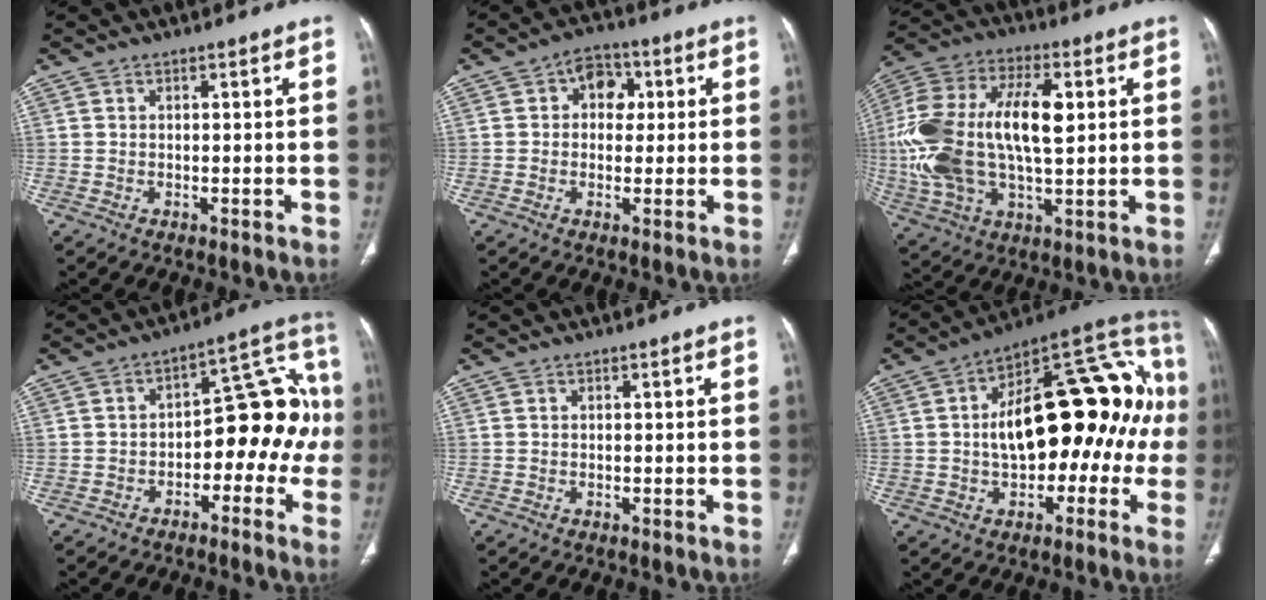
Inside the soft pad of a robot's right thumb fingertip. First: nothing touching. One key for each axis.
{"total": 6.1, "fx": 1.3, "fy": 4.7, "fz": 3.7, "tx": -0.012, "ty": 0.009, "tz": 0.011}
{"total": 23.4, "fx": 2.0, "fy": 11.9, "fz": 20.1, "tx": -0.423, "ty": 0.013, "tz": 0.034}
{"total": 14.3, "fx": -3.2, "fy": 8.4, "fz": 11.1, "tx": -0.098, "ty": 0.060, "tz": -0.049}
{"total": 0.0}
{"total": 26.4, "fx": 0.4, "fy": 13.3, "fz": 22.8, "tx": -0.309, "ty": 0.059, "tz": -0.001}